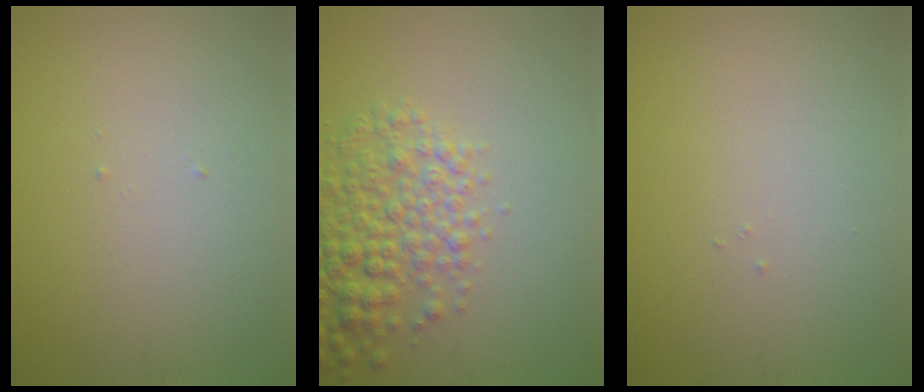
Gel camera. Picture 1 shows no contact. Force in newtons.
{"total": 5.3, "press": 5.3, "slide": 0.1}
{"total": 0.0}